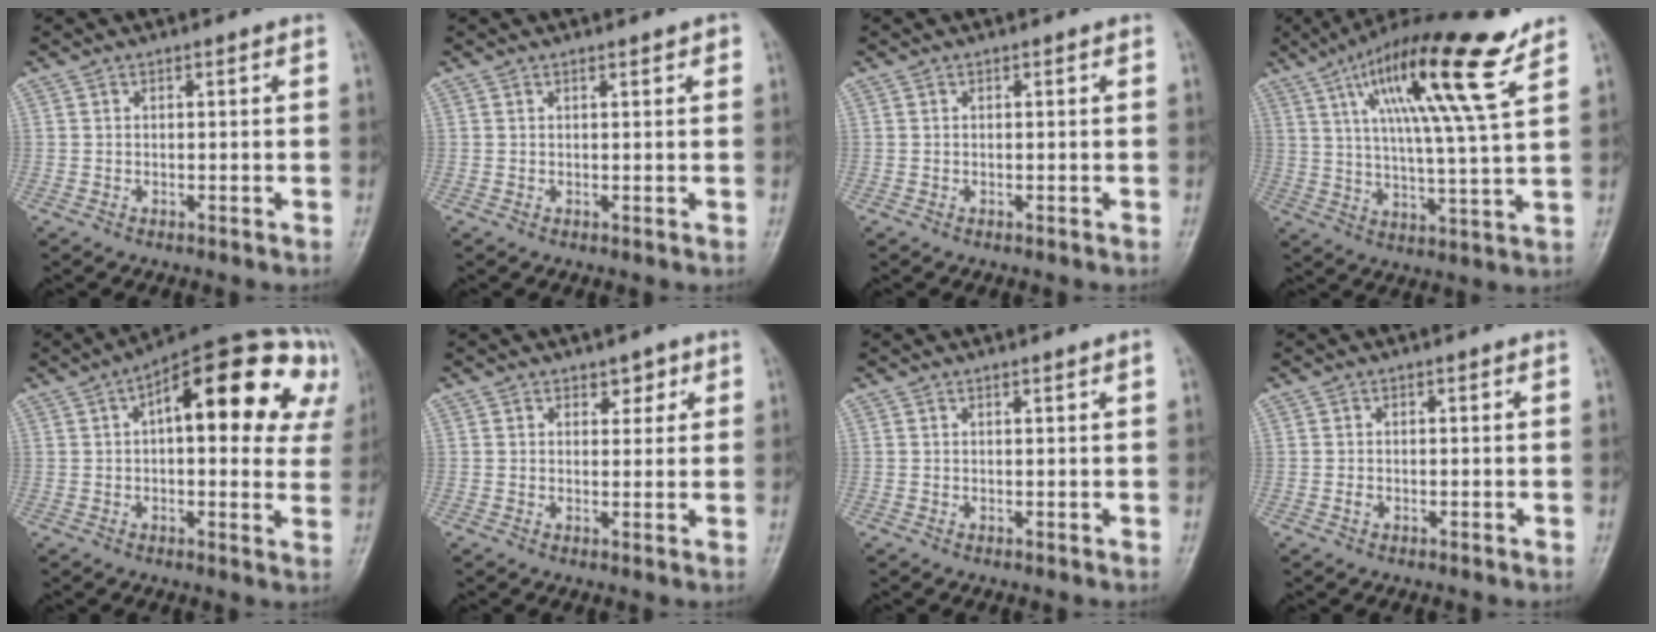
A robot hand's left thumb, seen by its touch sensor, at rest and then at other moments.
{"total": 1.1, "force": [0.7, 0.4, 0.7], "torque": [-0.006, -0.001, 0.009]}
{"total": 0.0}
{"total": 18.8, "force": [10.3, 2.4, 15.5], "torque": [-0.253, -0.033, 0.172]}
{"total": 21.9, "force": [7.1, 9.9, 18.2], "torque": [-0.203, 0.026, 0.083]}
{"total": 3.0, "force": [1.7, 2.1, 1.3], "torque": [0.009, -0.008, 0.022]}
{"total": 0.8, "force": [0.5, -0.1, 0.6], "torque": [-0.011, -0.003, 0.010]}
{"total": 0.8, "force": [-0.3, 0.6, 0.4], "torque": [-0.005, 0.001, -0.006]}